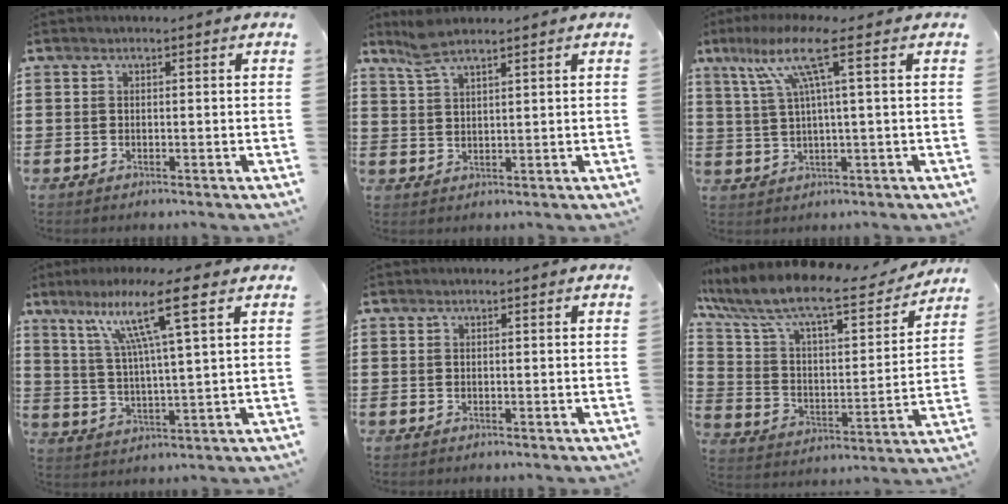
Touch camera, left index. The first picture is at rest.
{"total": 4.4, "force": [3.5, 0.7, 2.5], "torque": [-0.057, 0.001, 0.066]}
{"total": 8.9, "force": [3.3, 0.4, 8.3], "torque": [-0.180, 0.002, 0.049]}
{"total": 10.8, "force": [6.3, 0.5, 8.8], "torque": [-0.178, -0.009, 0.102]}
{"total": 0.0}
{"total": 10.5, "force": [8.6, 1.9, 5.7], "torque": [-0.146, -0.055, 0.143]}